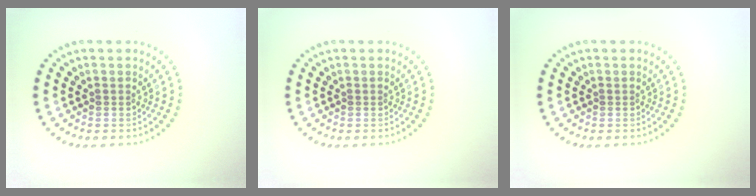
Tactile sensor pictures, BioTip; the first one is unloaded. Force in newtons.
{"total": 0.0}
{"total": 0.0}